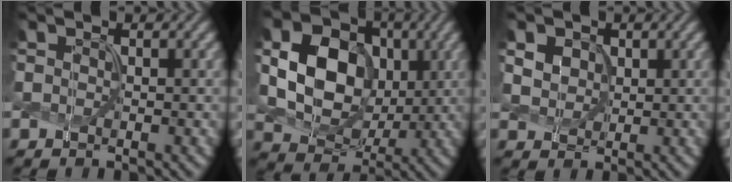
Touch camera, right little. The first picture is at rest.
{"total": 10.0, "force": [0.7, 7.9, 6.2], "torque": [-0.141, 0.000, 0.011]}
{"total": 2.5, "force": [0.8, 2.1, 0.9], "torque": [-0.041, 0.000, 0.023]}